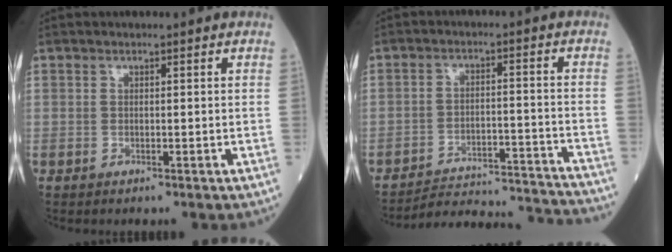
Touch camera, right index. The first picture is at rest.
{"total": 6.2, "force": [-6.1, 1.1, 0.0], "torque": [0.006, 0.009, -0.069]}